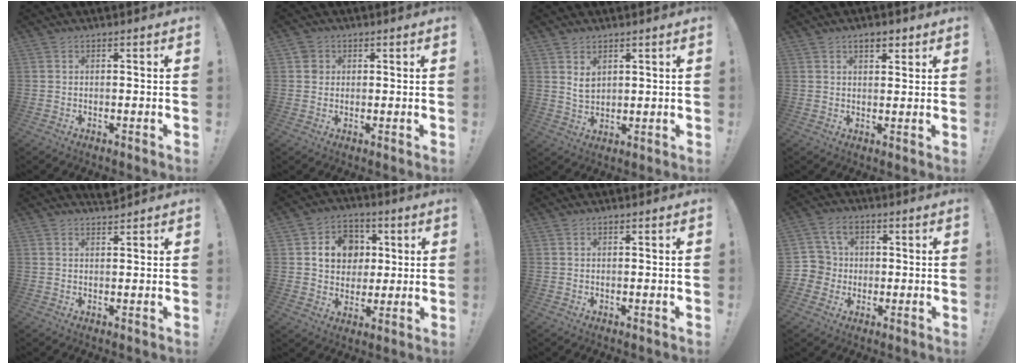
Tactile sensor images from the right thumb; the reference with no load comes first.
{"total": 3.0, "force": [0.8, 2.7, 0.9], "torque": [-0.012, 0.005, 0.014]}
{"total": 4.8, "force": [2.7, 3.3, 2.4], "torque": [-0.036, -0.012, 0.048]}
{"total": 3.8, "force": [2.4, 2.0, 2.2], "torque": [-0.020, -0.010, 0.039]}
{"total": 2.1, "force": [2.0, 0.2, 0.4], "torque": [0.005, -0.017, 0.034]}
{"total": 12.5, "force": [3.1, 10.7, 5.7], "torque": [-0.083, -0.002, 0.066]}
{"total": 0.0}
{"total": 7.0, "force": [1.2, 6.7, 1.6], "torque": [-0.039, 0.000, 0.028]}